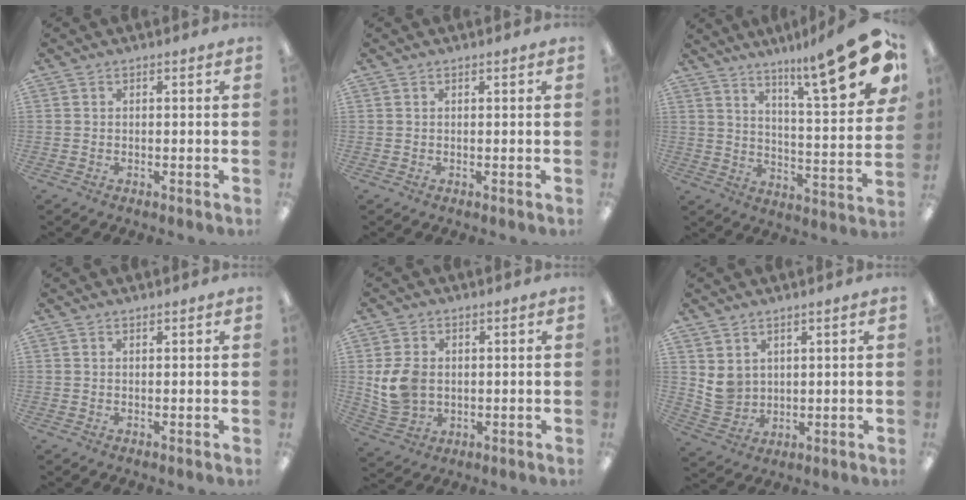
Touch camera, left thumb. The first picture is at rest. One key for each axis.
{"total": 0.0}
{"total": 20.1, "fx": 12.9, "fy": 3.9, "fz": 14.9, "tx": -0.207, "ty": -0.096, "tz": 0.197}
{"total": 0.7, "fx": 0.6, "fy": 0.1, "fz": 0.2, "tx": -0.005, "ty": 0.000, "tz": 0.011}
{"total": 8.6, "fx": 1.1, "fy": 6.6, "fz": 5.4, "tx": -0.121, "ty": 0.008, "tz": 0.023}
{"total": 5.3, "fx": 3.0, "fy": 4.2, "fz": 1.2, "tx": -0.029, "ty": -0.007, "tz": 0.061}